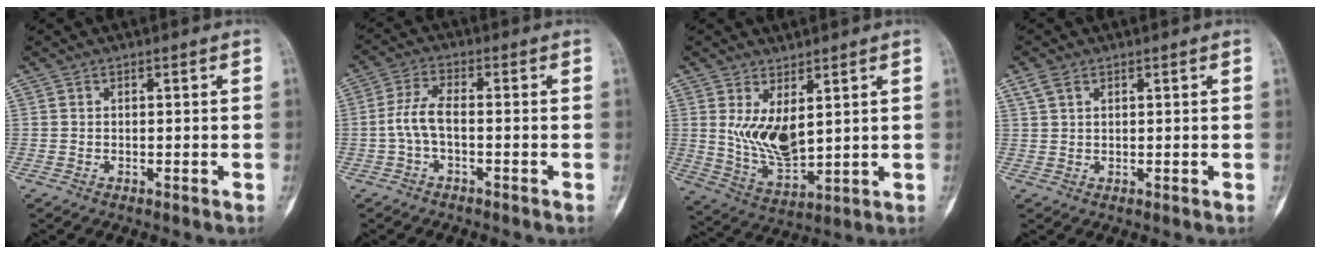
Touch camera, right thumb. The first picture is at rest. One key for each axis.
{"total": 5.1, "fx": -1.2, "fy": 2.1, "fz": 4.5, "tx": -0.101, "ty": 0.018, "tz": -0.030}
{"total": 9.2, "fx": 2.8, "fy": 4.6, "fz": 7.4, "tx": -0.131, "ty": -0.032, "tz": 0.071}
{"total": 2.5, "fx": 1.5, "fy": 1.4, "fz": 1.5, "tx": -0.037, "ty": 0.006, "tz": 0.036}